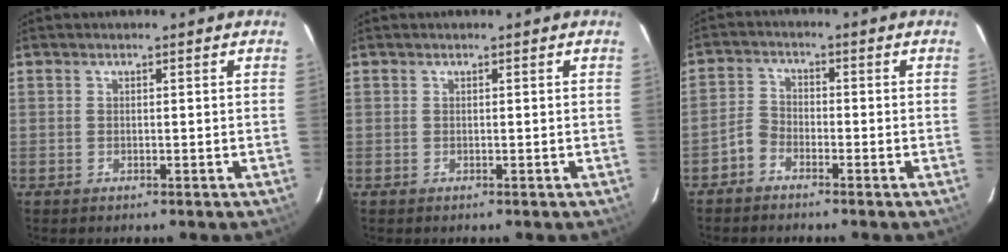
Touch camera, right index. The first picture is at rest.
{"total": 0.0}
{"total": 3.1, "force": [-2.3, 1.8, 0.9], "torque": [-0.021, 0.012, -0.049]}